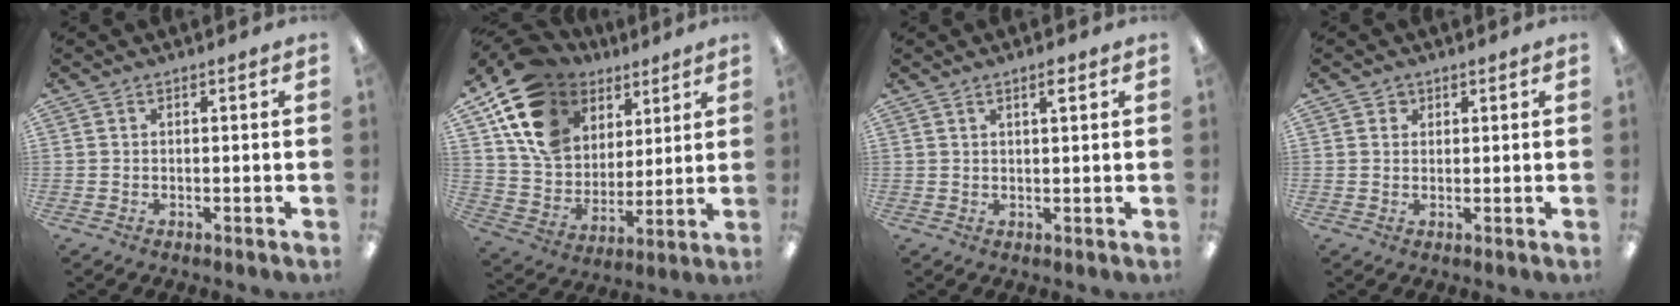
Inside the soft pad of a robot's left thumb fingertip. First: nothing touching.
{"total": 17.5, "force": [9.5, 12.5, 7.8], "torque": [-0.151, -0.042, 0.182]}
{"total": 2.5, "force": [1.7, 0.5, 1.7], "torque": [-0.030, 0.000, 0.026]}
{"total": 1.5, "force": [0.9, 1.2, 0.1], "torque": [0.005, 0.000, 0.013]}